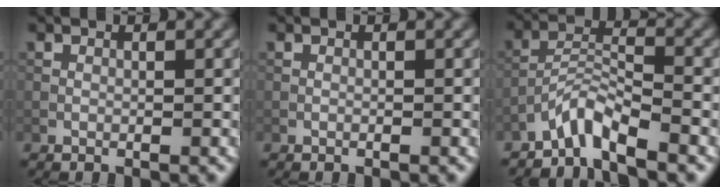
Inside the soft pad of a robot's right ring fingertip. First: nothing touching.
{"total": 0.0}
{"total": 3.6, "force": [-3.1, 0.3, 1.7], "torque": [-0.031, 0.010, -0.070]}